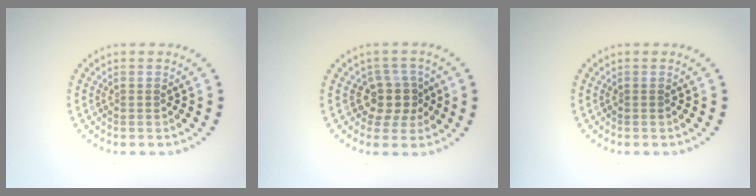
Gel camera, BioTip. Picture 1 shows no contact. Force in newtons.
{"total": 2.8, "press": 2.3, "slide": 1.7}
{"total": 0.0}